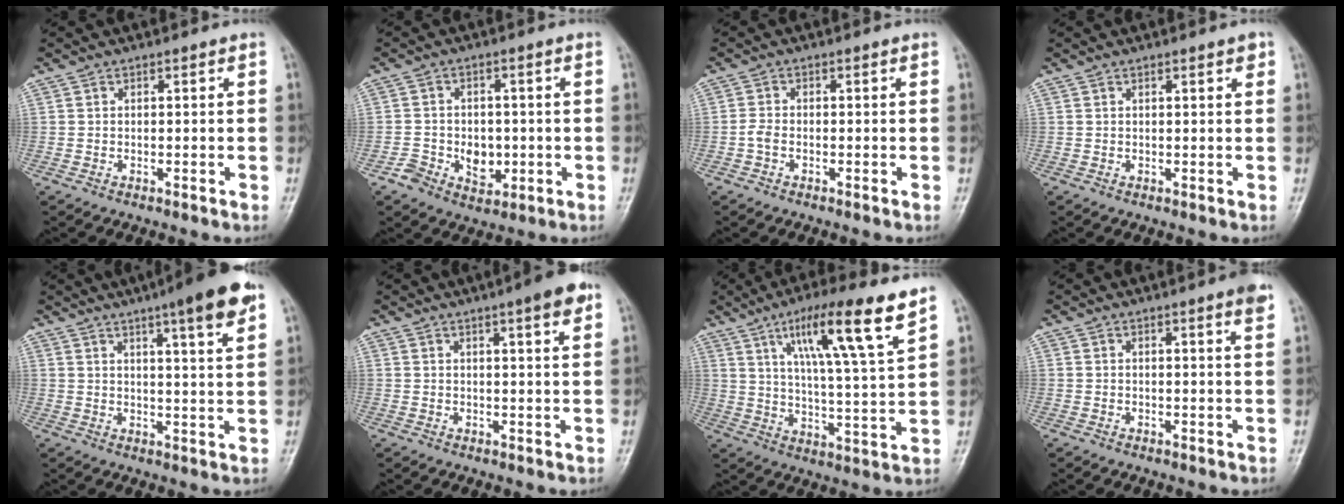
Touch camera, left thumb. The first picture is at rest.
{"total": 6.4, "force": [-1.7, 5.2, 3.4], "torque": [-0.027, 0.009, -0.021]}
{"total": 1.7, "force": [-0.7, 1.0, 1.1], "torque": [-0.021, 0.005, -0.017]}
{"total": 1.3, "force": [0.8, 0.3, 1.0], "torque": [-0.011, -0.001, 0.008]}
{"total": 11.5, "force": [6.8, 1.4, 9.1], "torque": [-0.120, -0.024, 0.090]}
{"total": 6.4, "force": [3.7, 0.9, 5.2], "torque": [-0.066, -0.011, 0.048]}
{"total": 16.3, "force": [9.4, 1.5, 13.3], "torque": [-0.214, -0.038, 0.155]}
{"total": 3.3, "force": [2.1, 0.0, 2.5], "torque": [-0.033, -0.010, 0.027]}